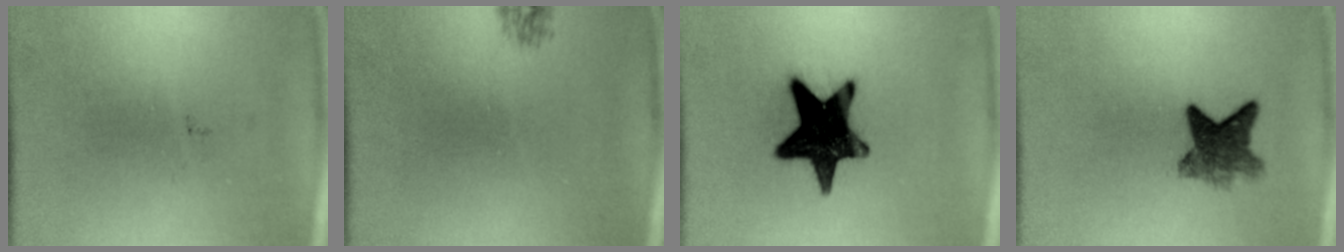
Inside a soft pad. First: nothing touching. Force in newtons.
{"total": 0.9}
{"total": 16.4}
{"total": 5.6}